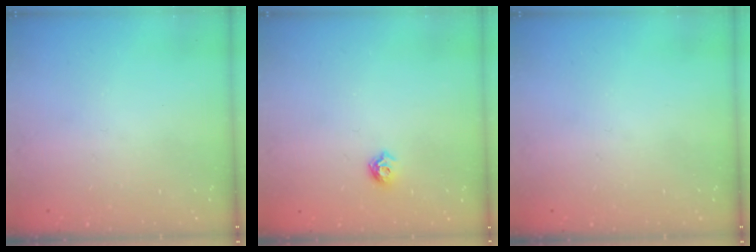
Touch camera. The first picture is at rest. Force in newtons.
{"total": 5.9, "press": 5.8, "slide": 1.0}
{"total": 0.0}